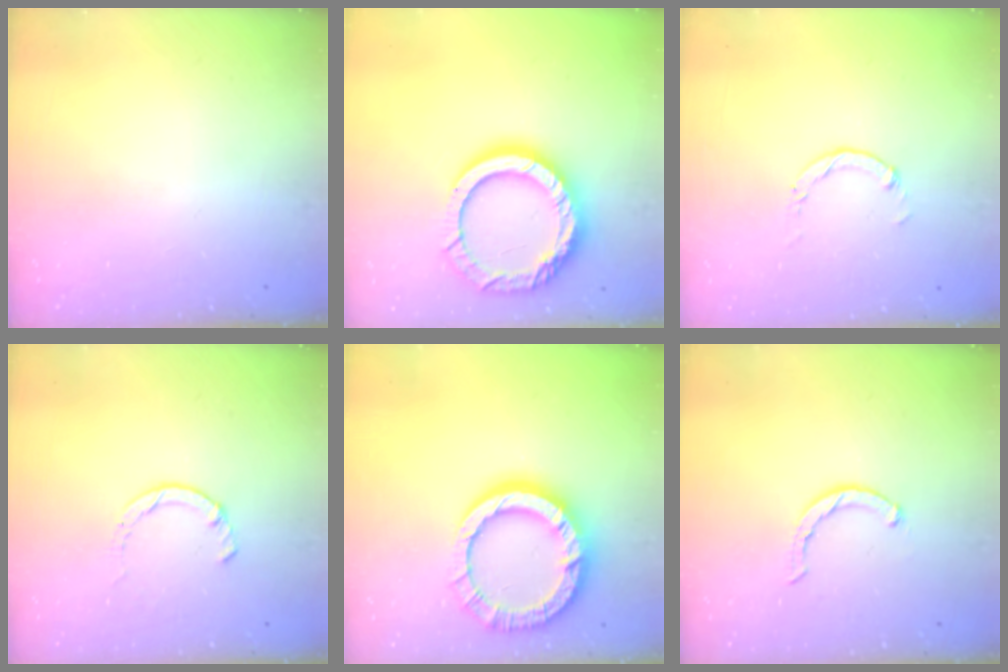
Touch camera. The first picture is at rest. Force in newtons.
{"total": 17.4, "press": 17.3, "slide": 1.6}
{"total": 1.5, "press": 1.5, "slide": 0.2}
{"total": 2.3, "press": 2.3, "slide": 0.5}
{"total": 15.9, "press": 15.8, "slide": 2.2}
{"total": 2.3, "press": 2.2, "slide": 0.5}